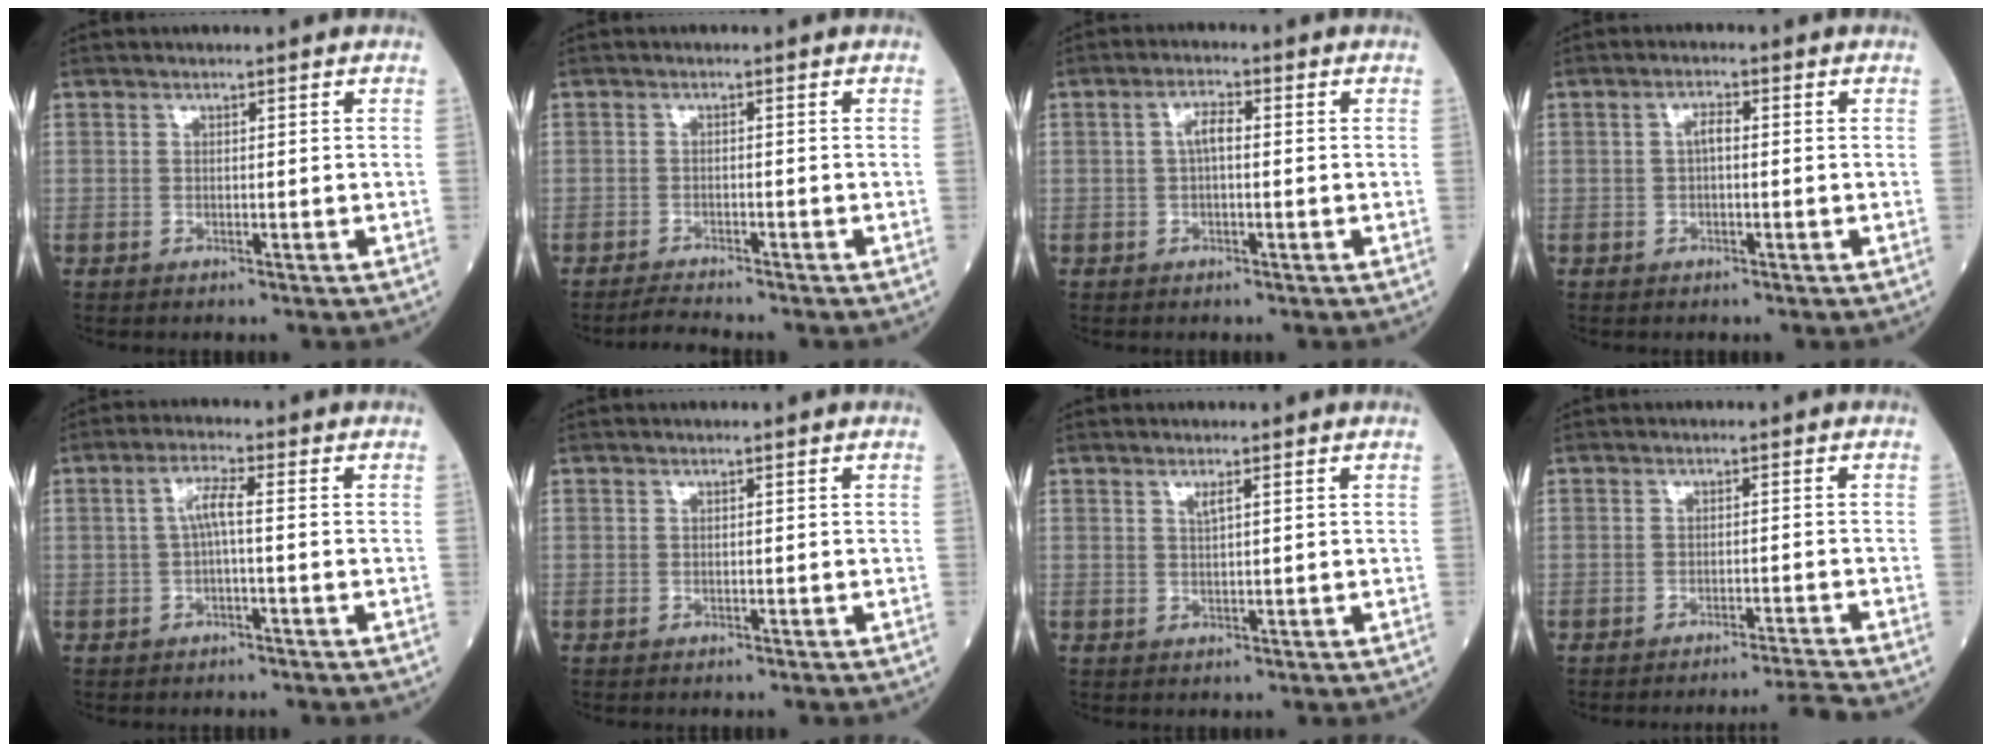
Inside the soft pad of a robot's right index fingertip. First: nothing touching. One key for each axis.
{"total": 2.4, "fx": -2.3, "fy": -0.7, "fz": 0.3, "tx": -0.015, "ty": -0.012, "tz": -0.043}
{"total": 2.8, "fx": 0.1, "fy": 1.0, "fz": 2.6, "tx": -0.050, "ty": 0.012, "tz": 0.001}
{"total": 1.8, "fx": 0.0, "fy": 0.7, "fz": 1.7, "tx": -0.032, "ty": 0.007, "tz": -0.002}
{"total": 3.4, "fx": -0.2, "fy": 0.3, "fz": 3.4, "tx": -0.064, "ty": 0.014, "tz": -0.002}
{"total": 0.0}
{"total": 1.2, "fx": 0.7, "fy": -0.1, "fz": 1.0, "tx": -0.021, "ty": -0.002, "tz": 0.012}
{"total": 5.2, "fx": -4.3, "fy": -2.9, "fz": 0.1, "tx": -0.004, "ty": 0.000, "tz": -0.063}